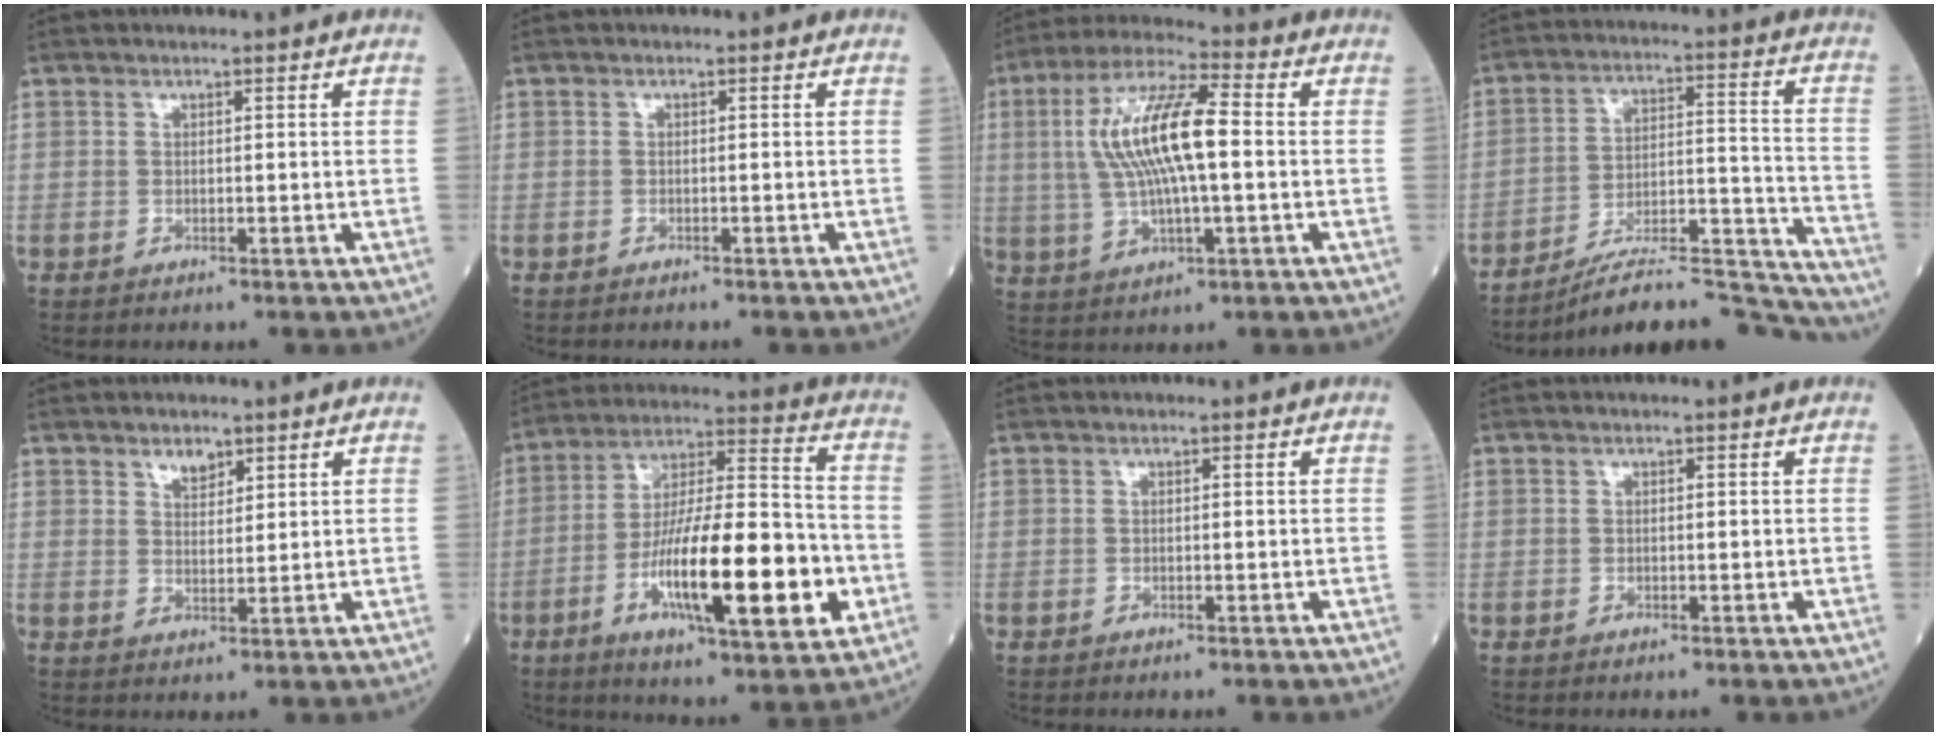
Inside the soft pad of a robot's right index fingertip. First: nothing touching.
{"total": 1.8, "force": [-1.4, 0.7, 0.8], "torque": [-0.021, -0.005, -0.016]}
{"total": 14.2, "force": [0.9, 3.7, 13.7], "torque": [-0.285, 0.022, 0.016]}
{"total": 21.8, "force": [-20.6, 1.4, 7.1], "torque": [-0.071, 0.034, -0.311]}
{"total": 3.4, "force": [2.3, 1.9, 1.6], "torque": [-0.035, 0.000, 0.046]}
{"total": 22.9, "force": [-6.5, 4.8, 21.4], "torque": [-0.377, -0.008, -0.102]}
{"total": 0.0}
{"total": 0.0}